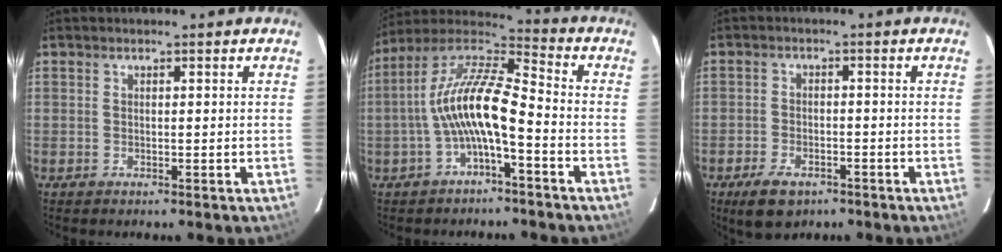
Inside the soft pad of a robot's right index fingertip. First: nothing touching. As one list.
[{"total": 12.7, "force": [-3.4, 3.3, 11.8], "torque": [-0.238, 0.014, -0.067]}, {"total": 6.9, "force": [-4.4, 3.7, 3.8], "torque": [-0.092, -0.006, -0.069]}]